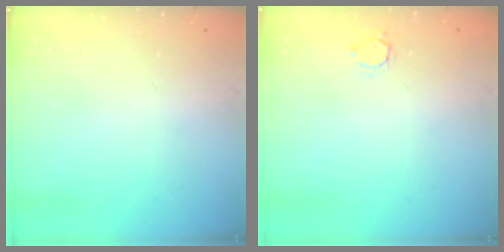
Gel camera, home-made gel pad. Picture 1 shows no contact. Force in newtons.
{"total": 2.8, "press": 2.8, "slide": 0.3}